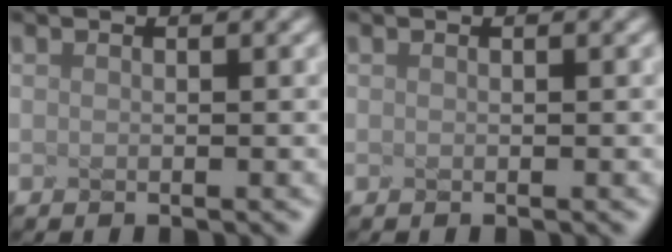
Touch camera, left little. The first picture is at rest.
{"total": 0.0}